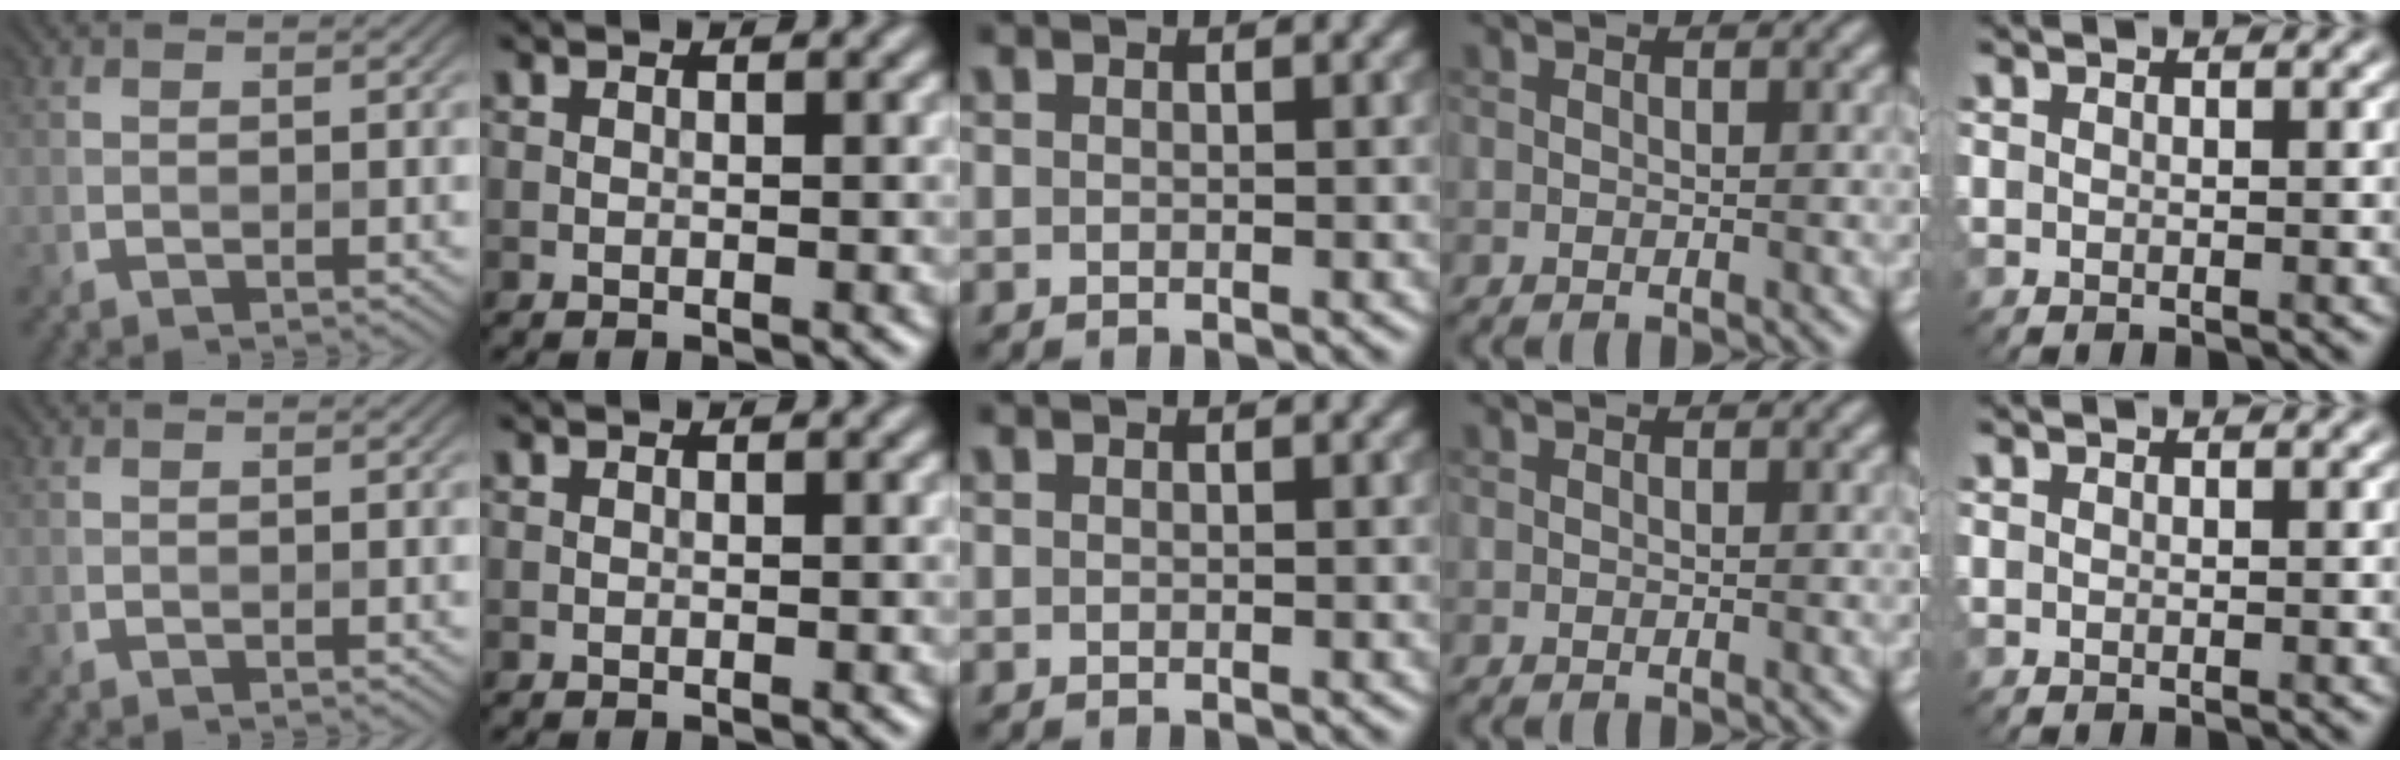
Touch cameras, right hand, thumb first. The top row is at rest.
{}